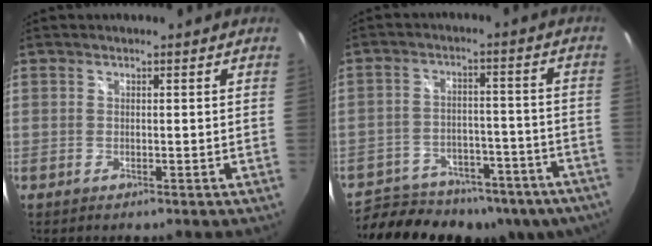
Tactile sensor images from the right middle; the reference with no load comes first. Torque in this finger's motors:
{"motor_torque": [0.23, -1.02, 0.32, 0.06]}